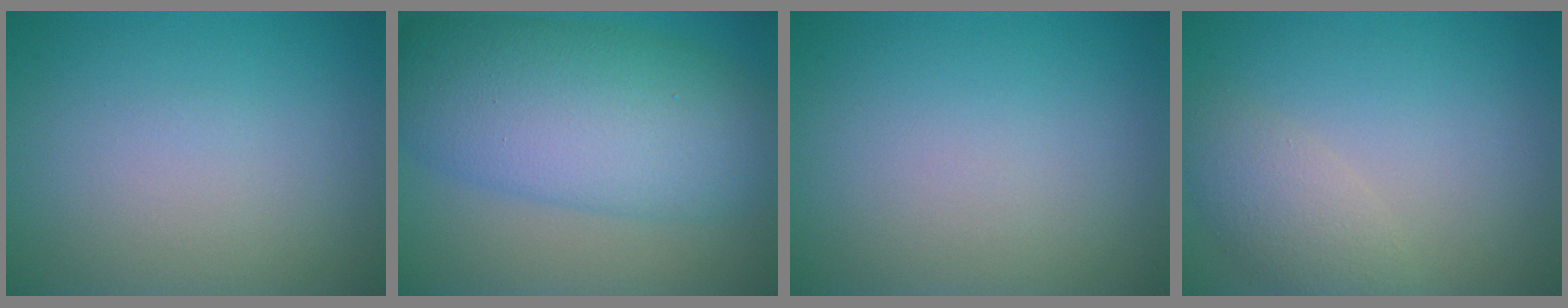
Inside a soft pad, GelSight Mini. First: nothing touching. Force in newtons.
{"total": 10.4, "press": 10.4, "slide": 0.4}
{"total": 0.0}
{"total": 3.0, "press": 2.9, "slide": 0.4}